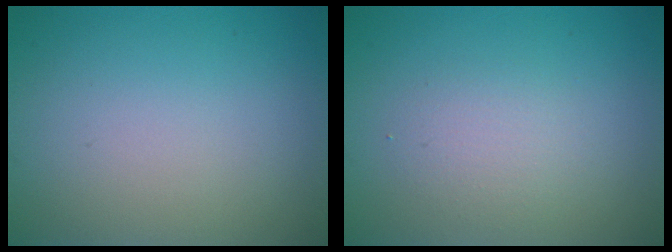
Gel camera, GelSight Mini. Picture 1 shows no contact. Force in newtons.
{"total": 1.9, "press": 1.9, "slide": 0.0}